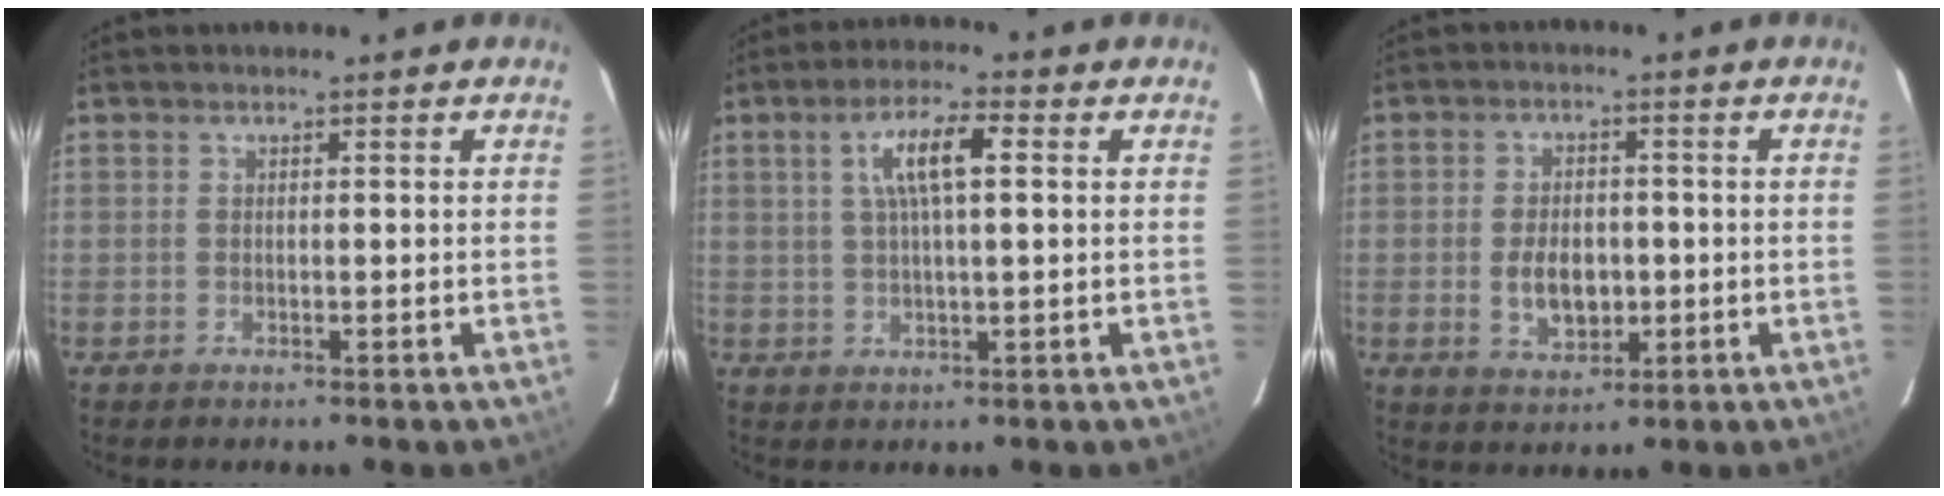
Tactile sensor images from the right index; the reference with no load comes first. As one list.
[{"total": 7.2, "force": [2.0, 1.7, 6.7], "torque": [-0.125, 0.010, 0.037]}, {"total": 6.9, "force": [-1.1, 4.4, 5.1], "torque": [-0.101, -0.002, -0.012]}]